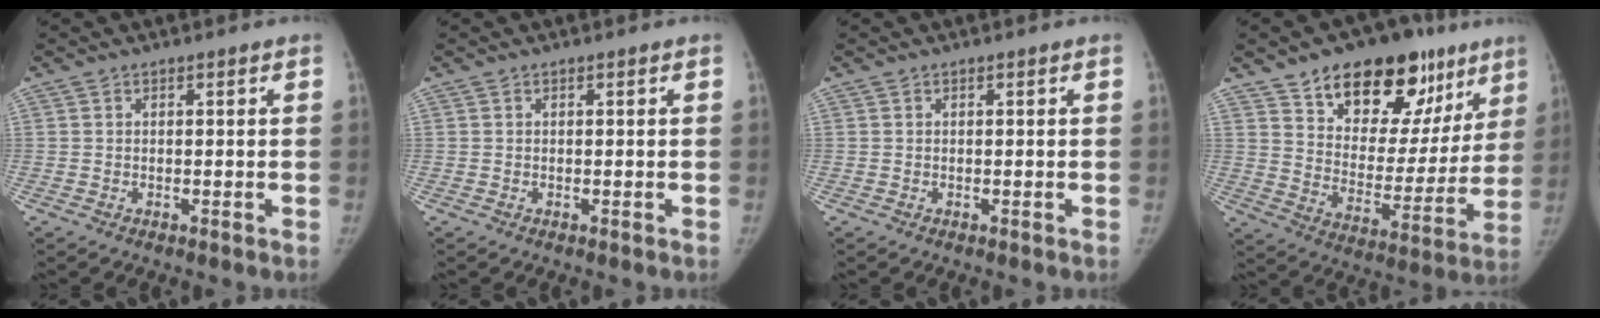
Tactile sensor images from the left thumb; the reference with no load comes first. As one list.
[{"total": 0.0}, {"total": 0.0}, {"total": 24.4, "force": [14.7, 13.6, 13.9], "torque": [-0.149, -0.042, 0.226]}]